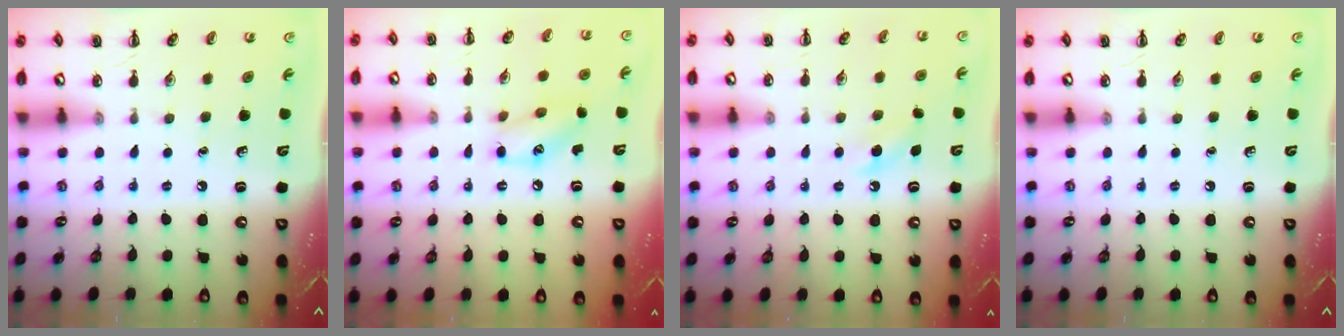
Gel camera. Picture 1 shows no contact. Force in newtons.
{"total": 10.0, "press": 9.9, "slide": 1.1}
{"total": 5.3, "press": 5.1, "slide": 1.5}
{"total": 0.0}